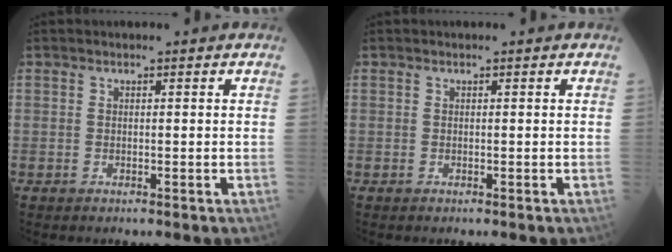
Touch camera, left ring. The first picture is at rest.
{"total": 0.0}